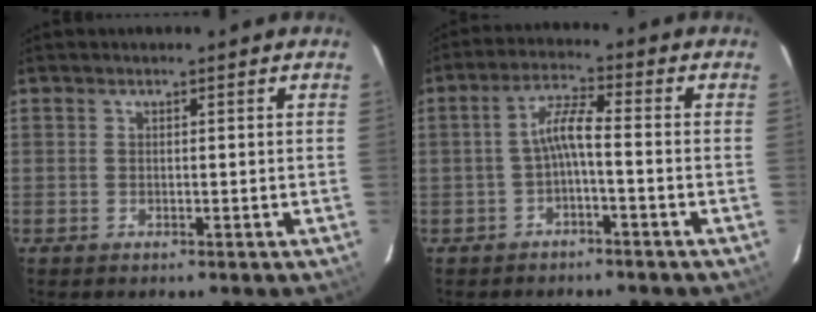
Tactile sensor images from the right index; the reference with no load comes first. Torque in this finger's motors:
{"motor_torque": [0.90, -0.21, 0.46, 0.10]}